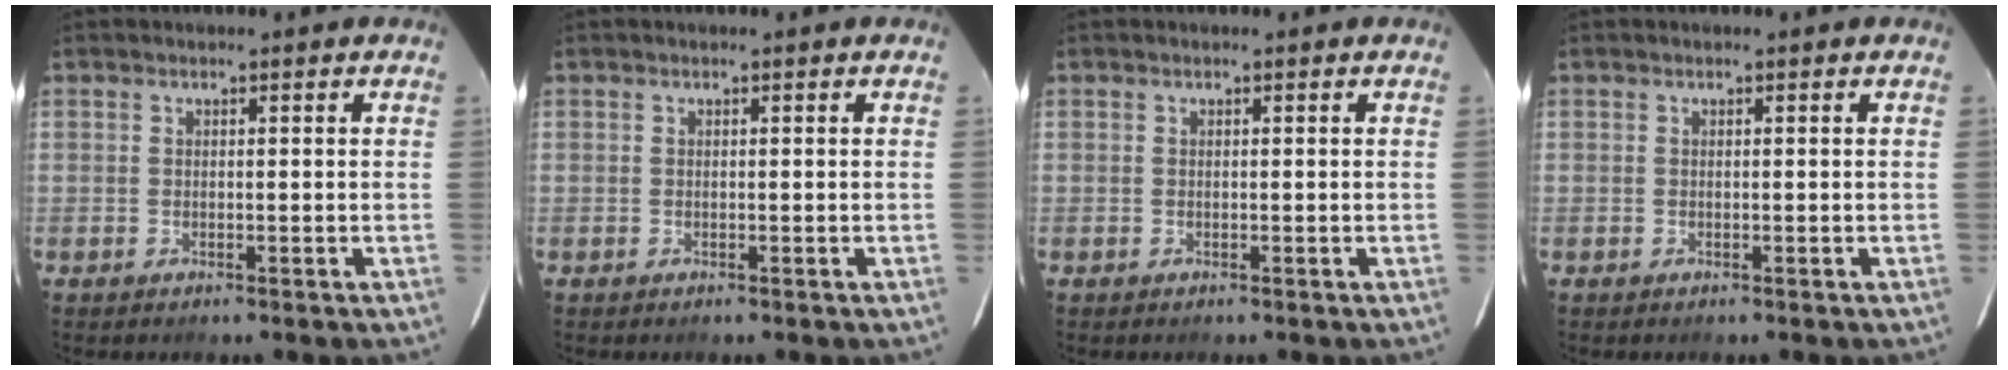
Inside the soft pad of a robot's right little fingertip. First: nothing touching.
{"total": 0.0}
{"total": 0.0}
{"total": 0.0}